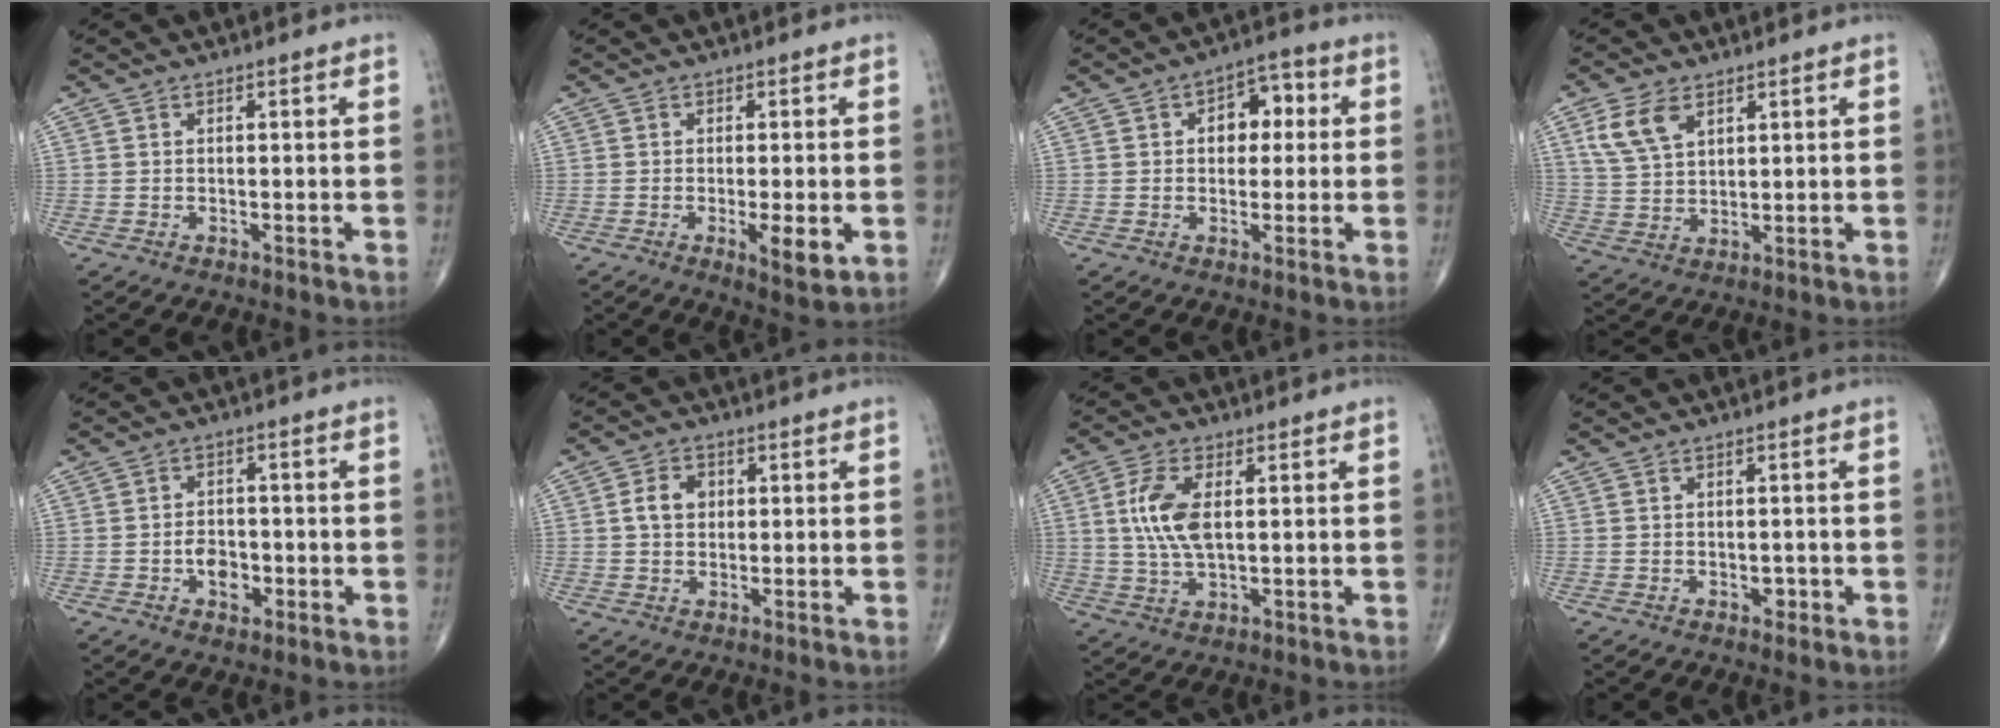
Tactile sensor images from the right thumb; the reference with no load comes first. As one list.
[{"total": 5.4, "force": [-1.3, 1.5, 5.0], "torque": [-0.077, -0.014, -0.019]}, {"total": 6.9, "force": [1.2, 4.7, 4.9], "torque": [-0.038, 0.018, 0.010]}, {"total": 7.6, "force": [3.7, 4.4, 4.9], "torque": [-0.089, -0.009, 0.081]}, {"total": 4.9, "force": [-1.5, 3.3, 3.3], "torque": [-0.034, 0.008, -0.024]}, {"total": 4.6, "force": [0.7, 3.5, 2.9], "torque": [-0.046, 0.007, 0.009]}, {"total": 8.4, "force": [1.3, 3.8, 7.3], "torque": [-0.163, -0.002, 0.027]}, {"total": 1.4, "force": [-0.5, 1.0, 0.8], "torque": [-0.004, 0.002, -0.007]}]